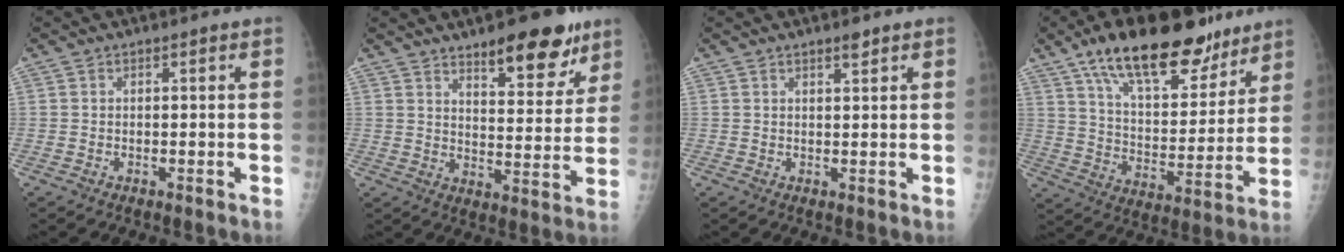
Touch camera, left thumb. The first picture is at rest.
{"total": 13.9, "force": [9.3, 4.9, 9.1], "torque": [-0.084, -0.056, 0.135]}
{"total": 2.0, "force": [1.5, 0.4, 1.2], "torque": [-0.016, -0.010, 0.024]}
{"total": 23.0, "force": [15.7, 9.6, 13.8], "torque": [-0.179, -0.054, 0.255]}